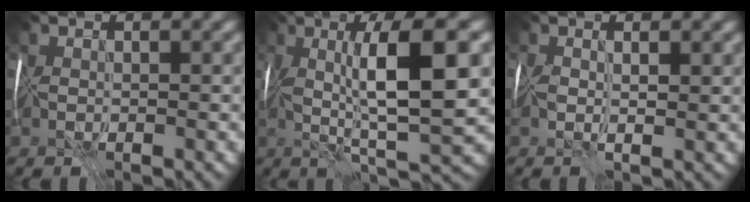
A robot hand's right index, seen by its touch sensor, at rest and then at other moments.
{"total": 10.2, "force": [1.1, 2.1, 9.9], "torque": [-0.161, 0.009, 0.020]}
{"total": 1.8, "force": [0.4, 0.6, 1.7], "torque": [-0.033, 0.001, 0.004]}